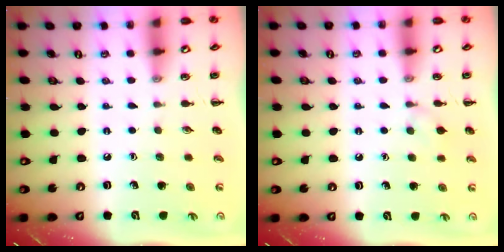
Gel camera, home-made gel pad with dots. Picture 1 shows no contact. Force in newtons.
{"total": 5.4, "press": 4.9, "slide": 2.1}